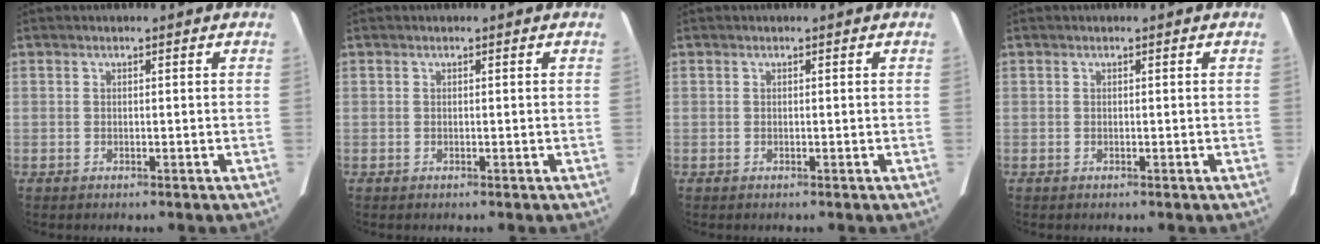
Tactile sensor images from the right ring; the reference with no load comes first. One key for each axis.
{"total": 0.0}
{"total": 0.0}
{"total": 0.0}